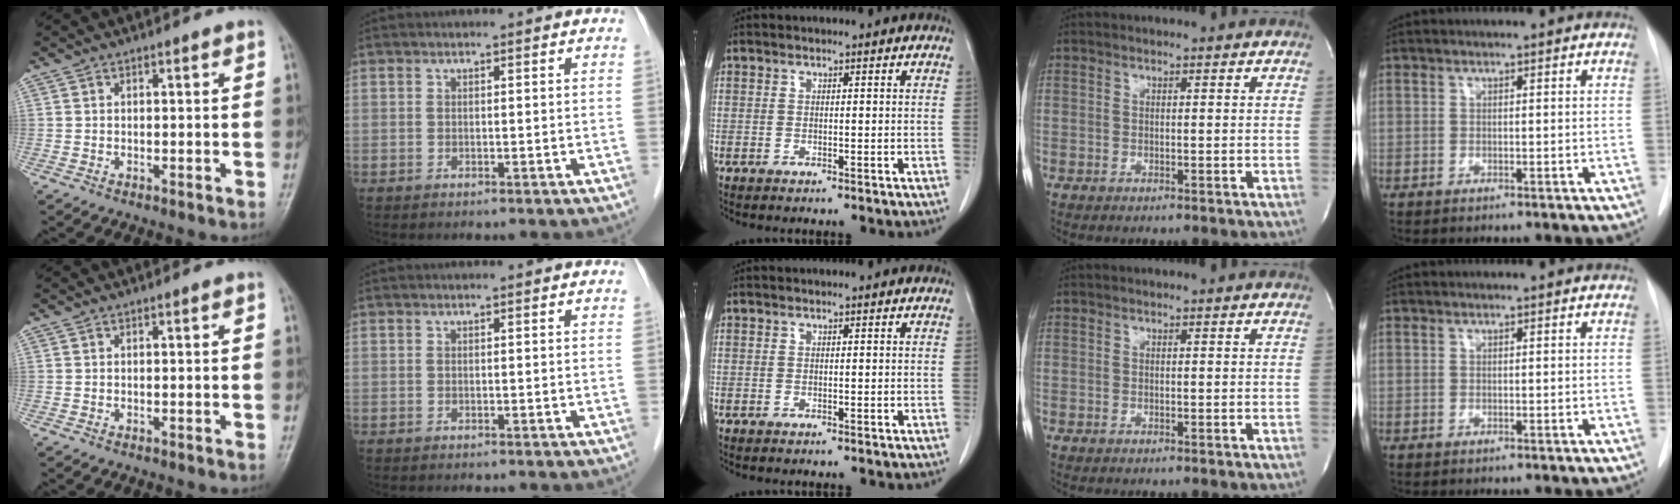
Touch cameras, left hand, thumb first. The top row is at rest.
{}